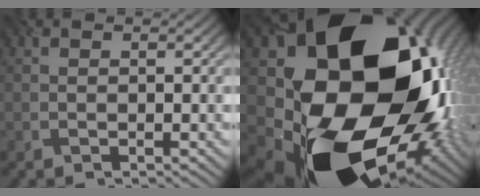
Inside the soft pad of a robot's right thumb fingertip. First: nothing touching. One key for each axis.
{"total": 22.9, "fx": 0.8, "fy": 17.7, "fz": 14.6, "tx": -0.306, "ty": -0.094, "tz": 0.069}